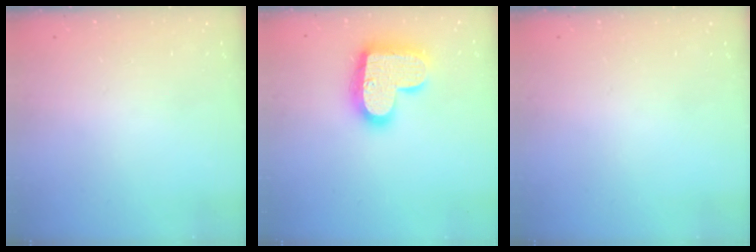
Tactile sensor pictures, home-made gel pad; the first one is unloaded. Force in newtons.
{"total": 18.9, "press": 18.9, "slide": 1.1}
{"total": 0.0}